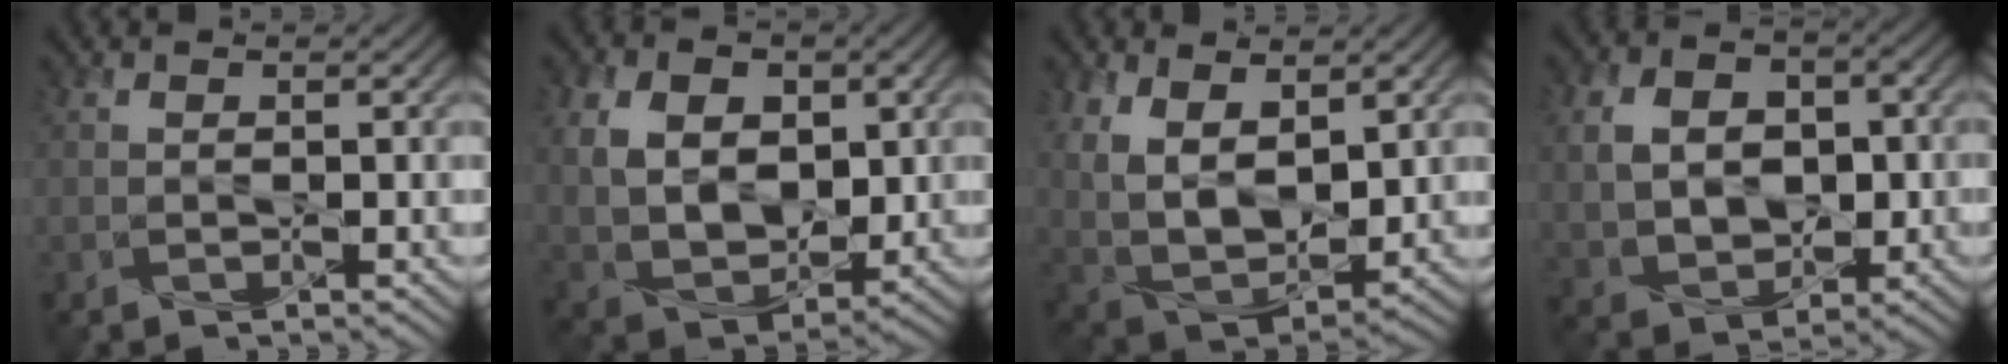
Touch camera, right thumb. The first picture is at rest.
{"total": 11.1, "force": [2.2, 8.0, 7.4], "torque": [-0.182, 0.001, 0.041]}
{"total": 11.1, "force": [3.8, 6.7, 8.1], "torque": [-0.193, -0.014, 0.079]}
{"total": 9.3, "force": [0.2, 7.1, 6.1], "torque": [-0.143, 0.000, 0.012]}